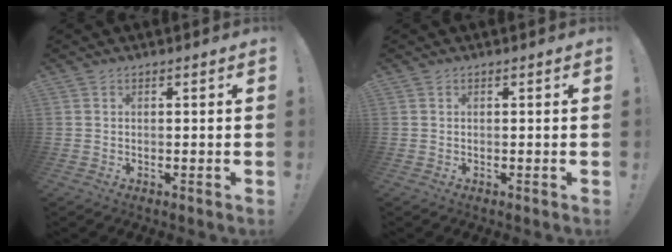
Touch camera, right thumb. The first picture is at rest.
{"total": 0.0}